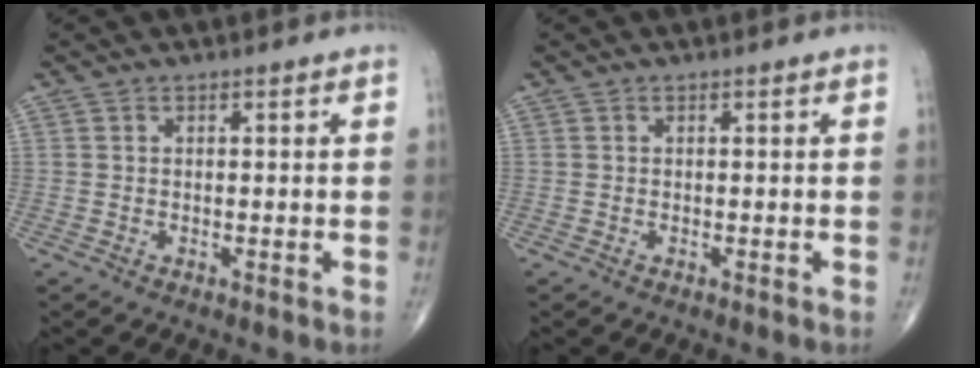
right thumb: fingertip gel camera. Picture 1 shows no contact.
{"total": 0.0}